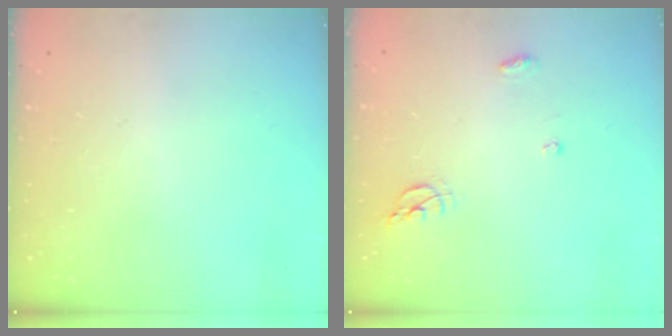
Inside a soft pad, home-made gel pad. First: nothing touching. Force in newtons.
{"total": 6.5, "press": 6.5, "slide": 0.1}